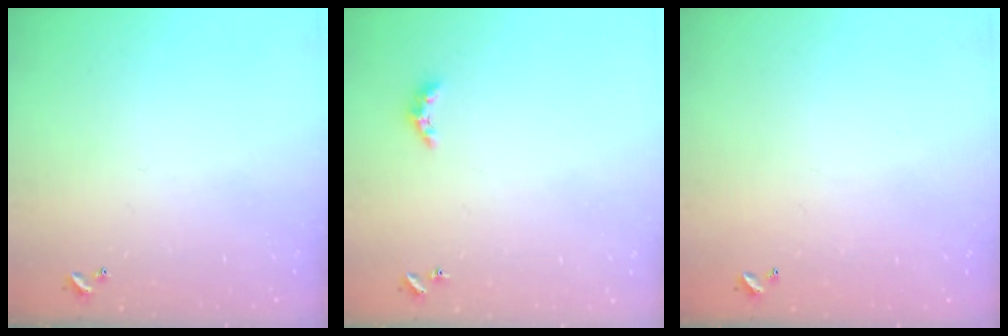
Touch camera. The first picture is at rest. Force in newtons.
{"total": 3.4, "press": 3.3, "slide": 0.7}
{"total": 2.9, "press": 2.9, "slide": 0.1}